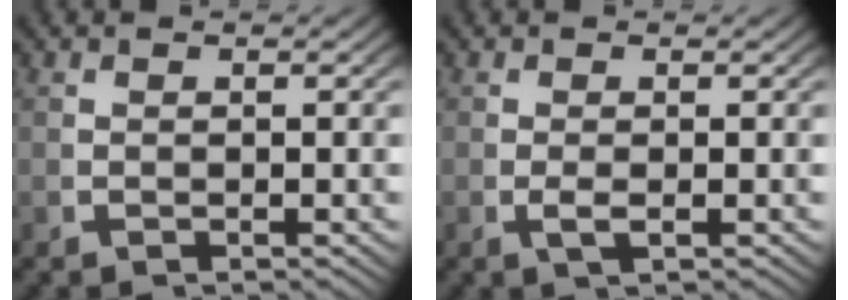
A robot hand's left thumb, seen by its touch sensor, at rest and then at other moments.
{"total": 1.4, "force": [-0.2, 0.6, 1.2], "torque": [-0.033, -0.002, 0.001]}